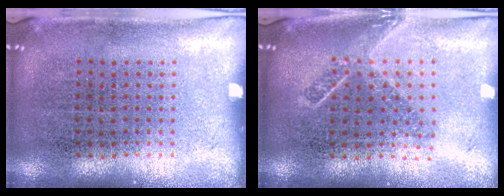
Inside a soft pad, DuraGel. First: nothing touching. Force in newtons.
{"total": 1.8, "press": 1.3, "slide": 1.2}